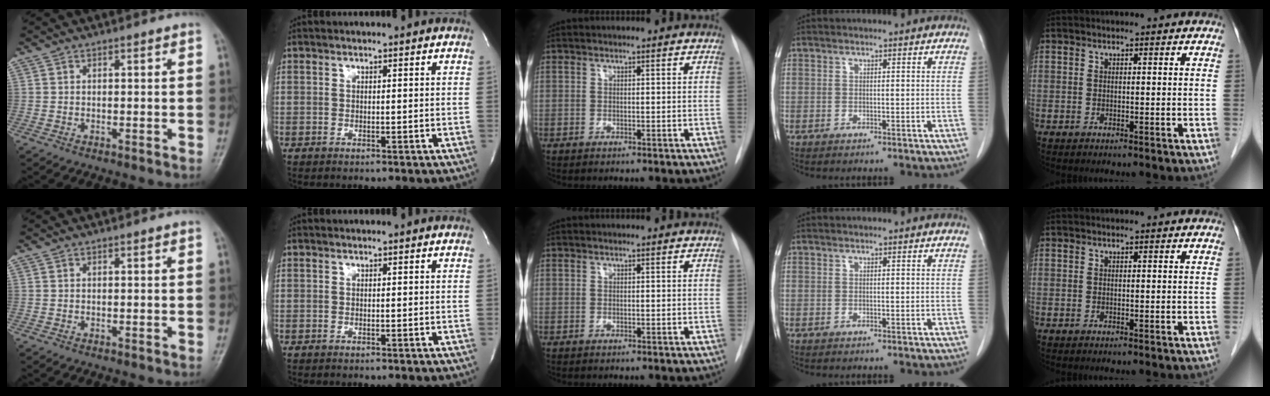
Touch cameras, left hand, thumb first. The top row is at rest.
{}